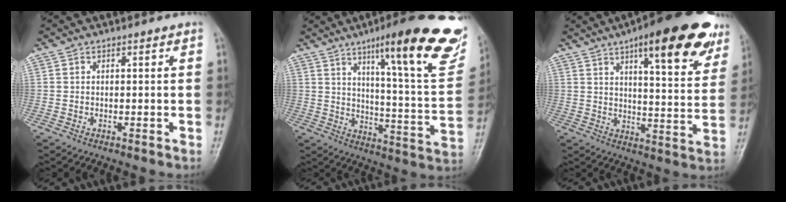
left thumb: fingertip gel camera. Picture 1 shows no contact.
{"total": 25.9, "force": [15.6, 4.9, 20.2], "torque": [-0.248, -0.063, 0.216]}
{"total": 21.6, "force": [12.5, 6.4, 16.4], "torque": [-0.189, -0.036, 0.168]}